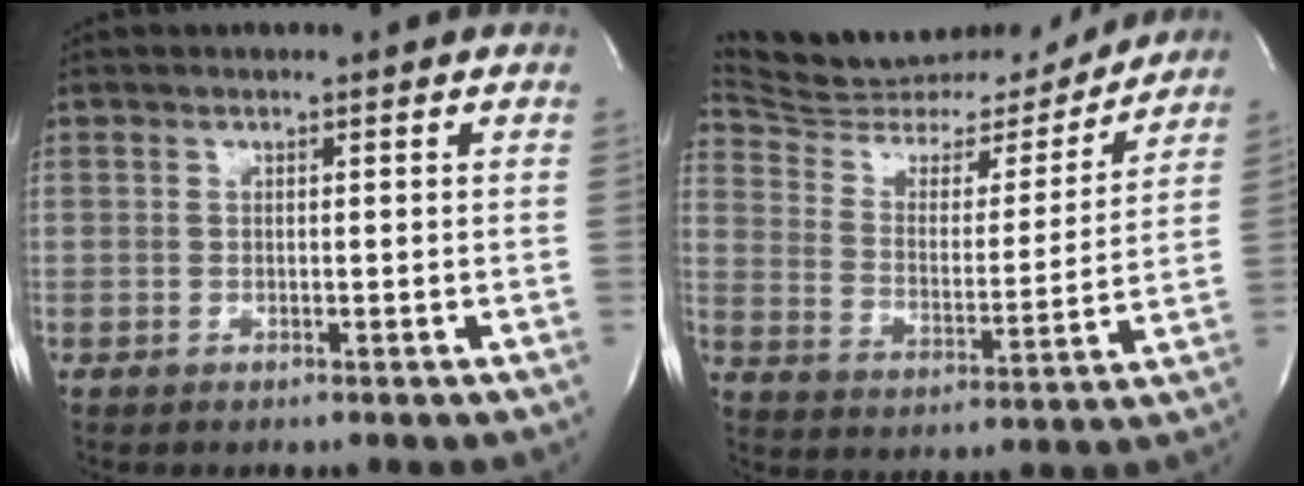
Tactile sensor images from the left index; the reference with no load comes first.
{"total": 20.1, "force": [19.2, 4.1, 4.0], "torque": [-0.070, -0.022, 0.294]}